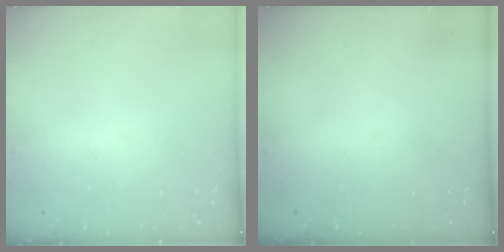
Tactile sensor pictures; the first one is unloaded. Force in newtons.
{"total": 0.0}